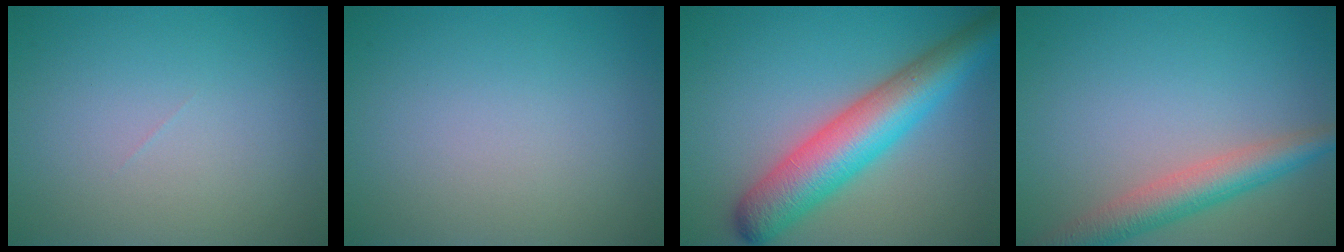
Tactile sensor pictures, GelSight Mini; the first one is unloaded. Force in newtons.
{"total": 0.0}
{"total": 8.2, "press": 8.2, "slide": 0.2}
{"total": 4.6, "press": 4.6, "slide": 0.2}